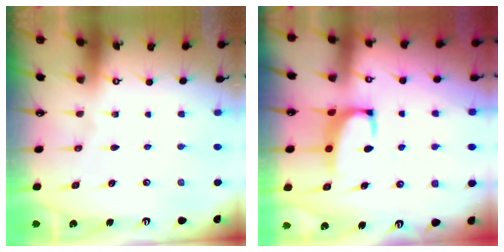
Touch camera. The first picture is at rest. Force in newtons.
{"total": 2.4, "press": 2.3, "slide": 0.7}